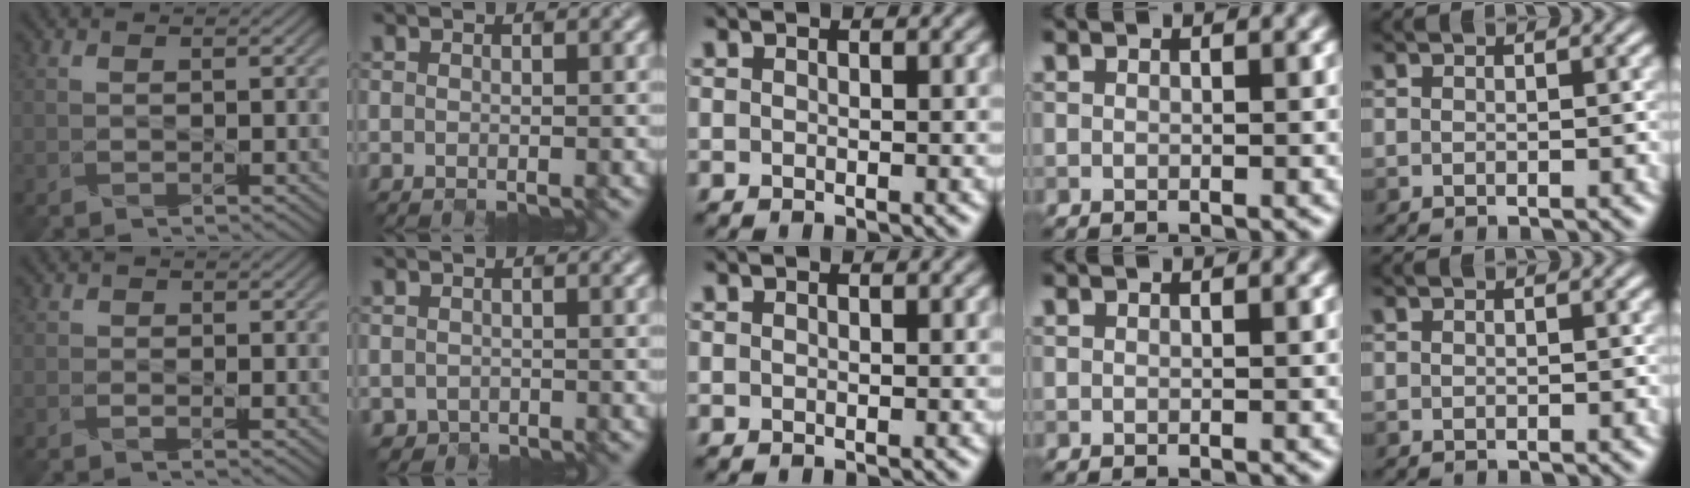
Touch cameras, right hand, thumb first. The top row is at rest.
{"thumb": {"total": 0.9, "force": [-0.7, 0.5, 0.3], "torque": [-0.003, -0.009, -0.014]}, "index": {"total": 0.7, "force": [-0.1, 0.4, -0.6], "torque": [0.008, -0.005, 0.003]}}